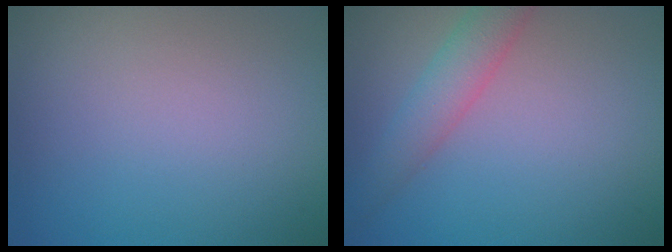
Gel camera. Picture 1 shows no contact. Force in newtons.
{"total": 3.2, "press": 3.2, "slide": 0.1}